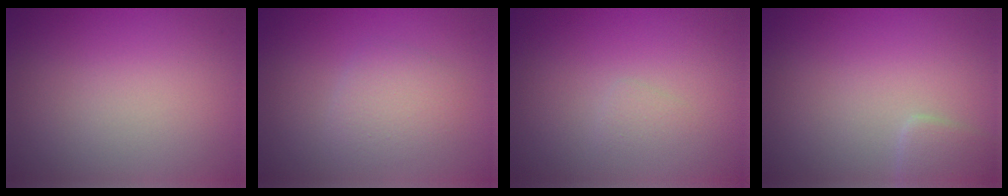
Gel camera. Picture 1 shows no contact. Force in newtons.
{"total": 2.3, "press": 2.3, "slide": 0.2}
{"total": 0.7, "press": 0.7, "slide": 0.0}
{"total": 1.6, "press": 1.6, "slide": 0.1}